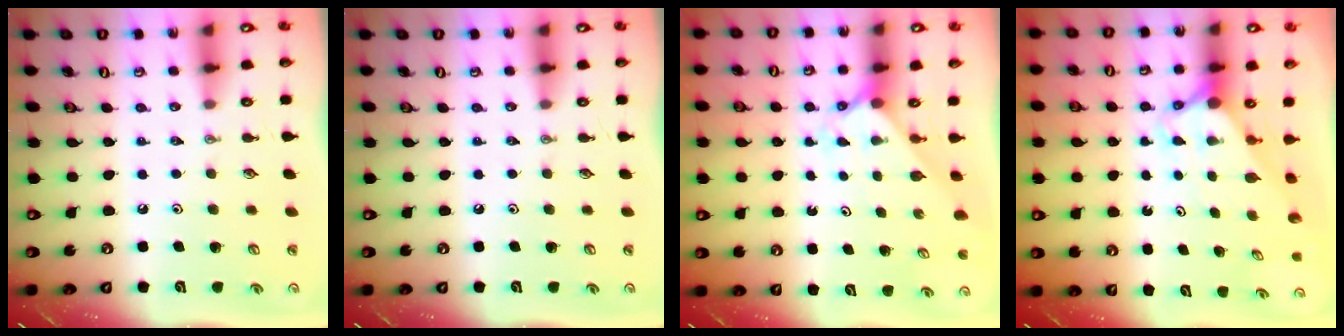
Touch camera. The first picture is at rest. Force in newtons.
{"total": 0.0}
{"total": 2.0, "press": 2.0, "slide": 0.2}
{"total": 2.6, "press": 2.6, "slide": 0.0}